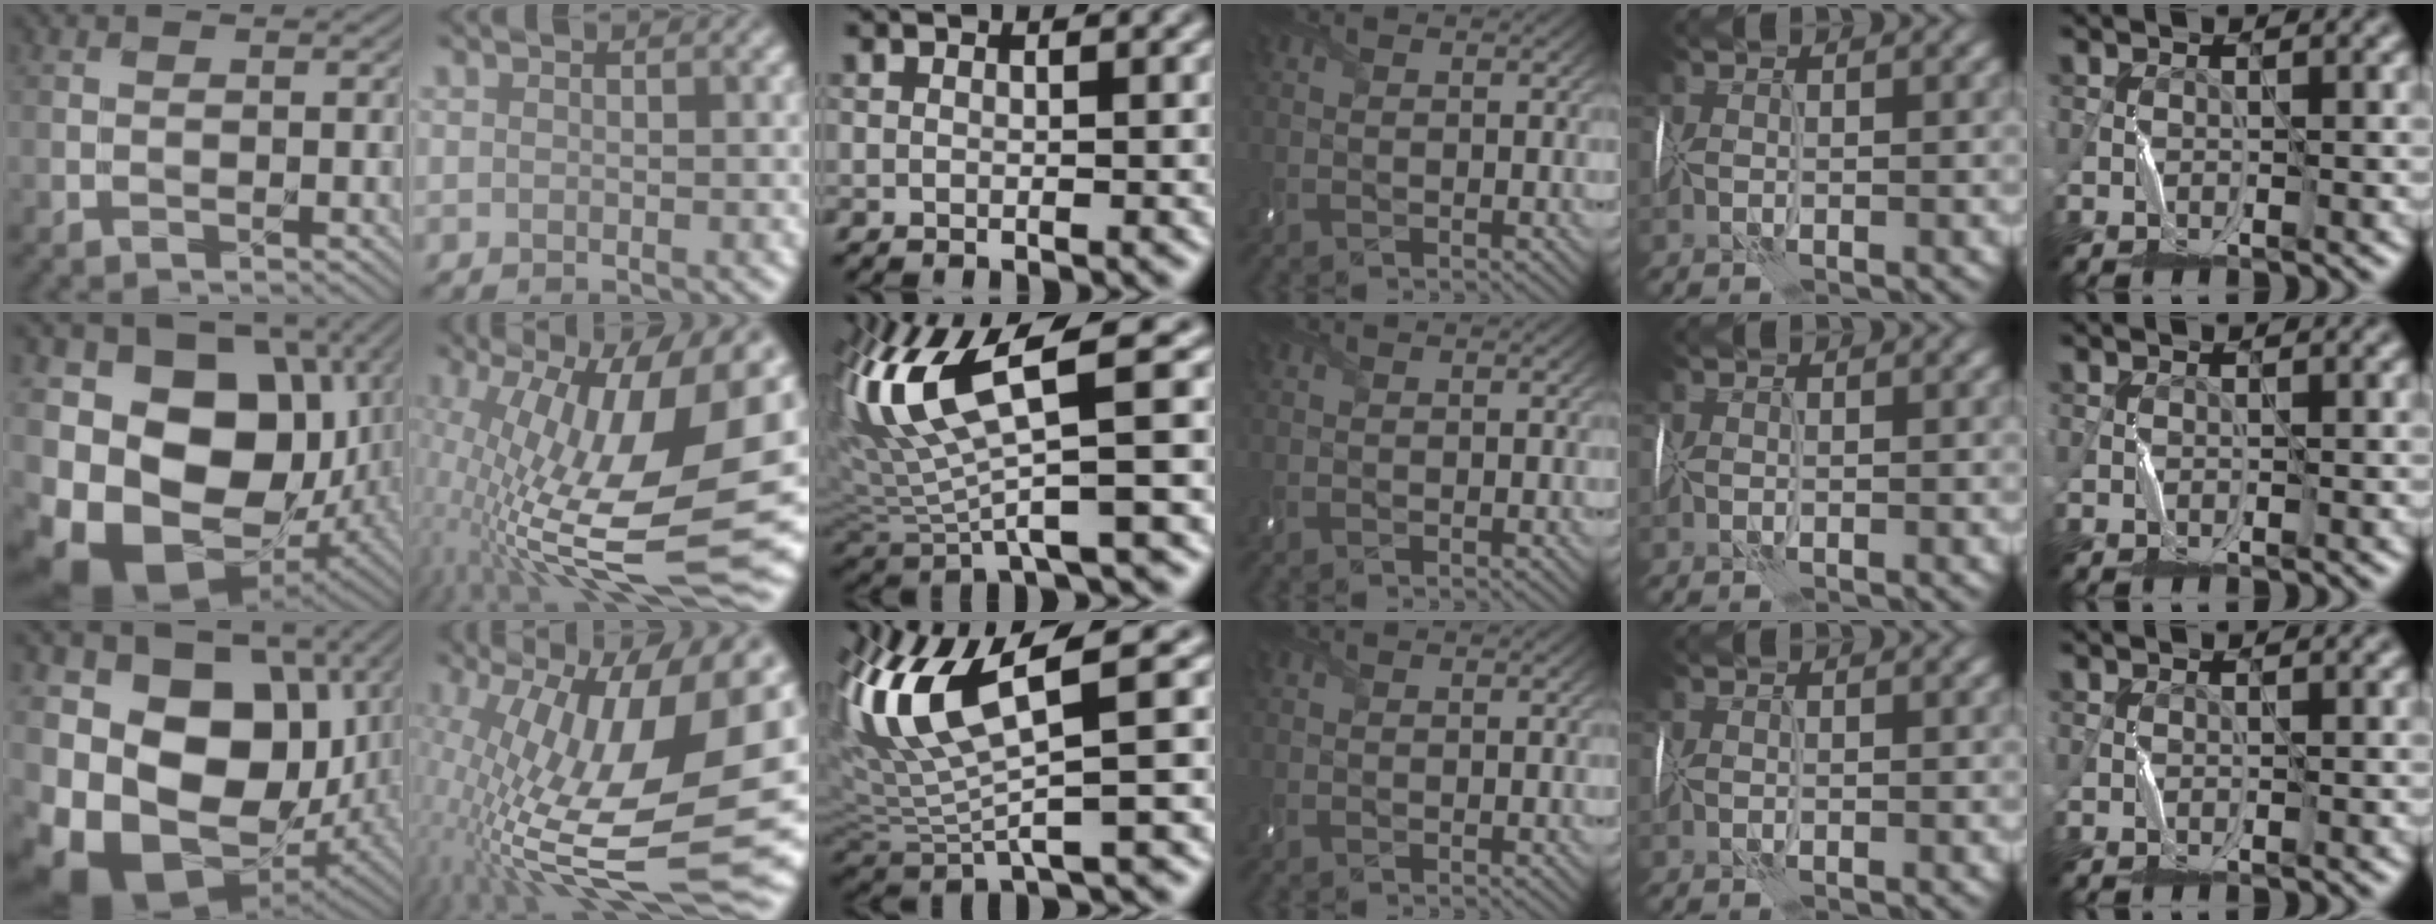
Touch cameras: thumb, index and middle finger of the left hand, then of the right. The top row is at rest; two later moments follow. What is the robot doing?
{"motion": "wrap", "object": "sponge"}